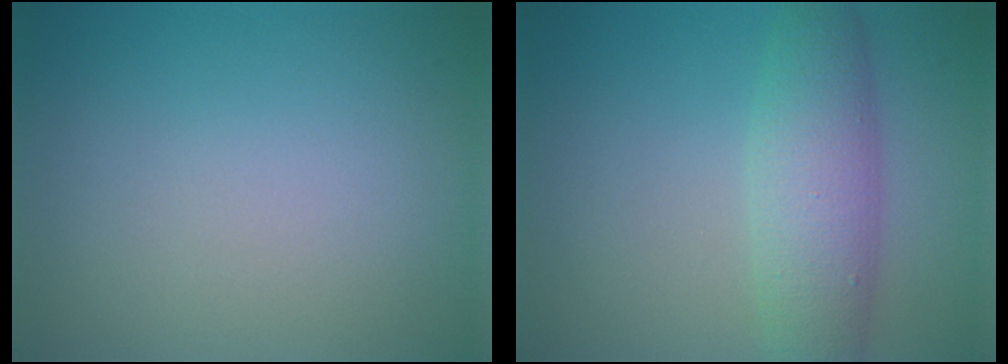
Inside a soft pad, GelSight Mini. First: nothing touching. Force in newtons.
{"total": 4.9, "press": 4.9, "slide": 0.1}